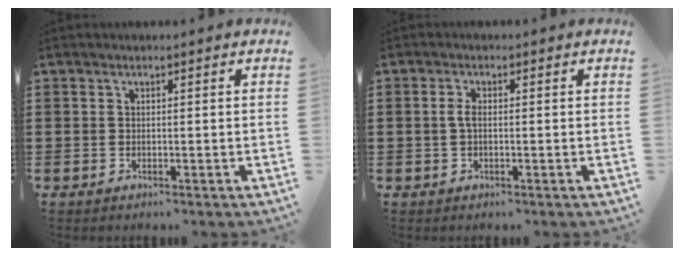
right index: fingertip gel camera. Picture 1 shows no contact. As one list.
[{"total": 1.9, "force": [-0.2, 0.7, 1.8], "torque": [-0.041, -0.002, -0.006]}]